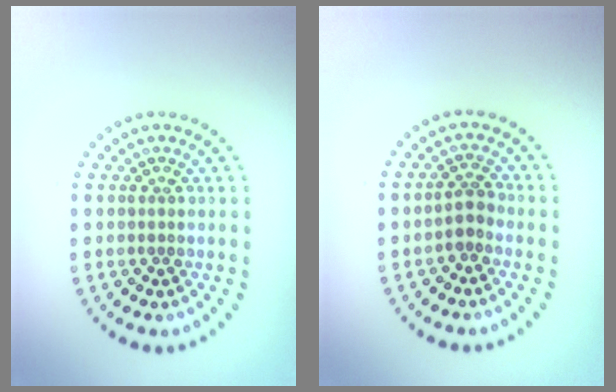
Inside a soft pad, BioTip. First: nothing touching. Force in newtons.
{"total": 1.7, "press": 1.4, "slide": 0.9}